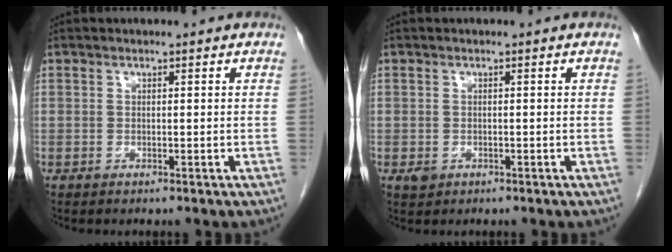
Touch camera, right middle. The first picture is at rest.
{"total": 1.3, "force": [-0.5, 1.1, 0.5], "torque": [-0.010, 0.002, -0.001]}